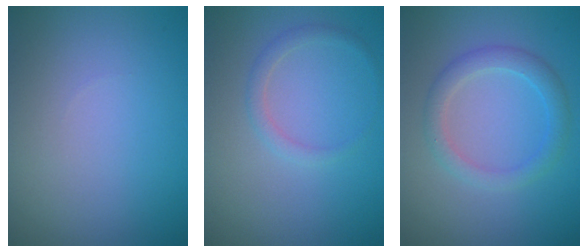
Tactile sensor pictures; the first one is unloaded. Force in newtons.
{"total": 1.3, "press": 1.3, "slide": 0.1}
{"total": 2.6, "press": 2.6, "slide": 0.1}